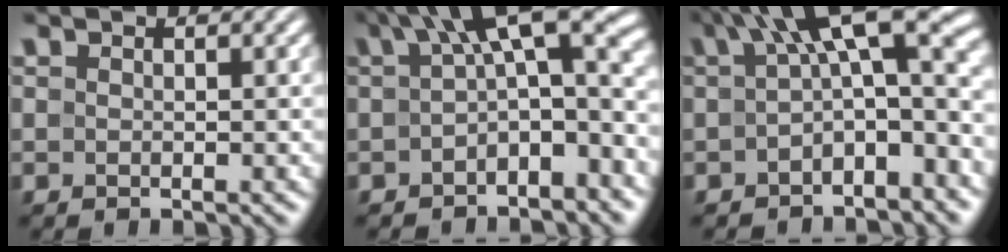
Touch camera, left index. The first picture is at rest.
{"total": 7.7, "force": [0.7, 2.8, 7.2], "torque": [-0.097, 0.018, -0.002]}
{"total": 8.8, "force": [1.0, 2.9, 8.3], "torque": [-0.116, 0.019, 0.005]}